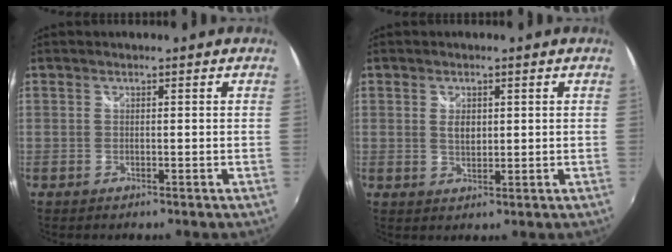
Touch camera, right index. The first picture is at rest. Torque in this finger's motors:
{"motor_torque": [0.13, 0.07, 0.20, 0.04]}